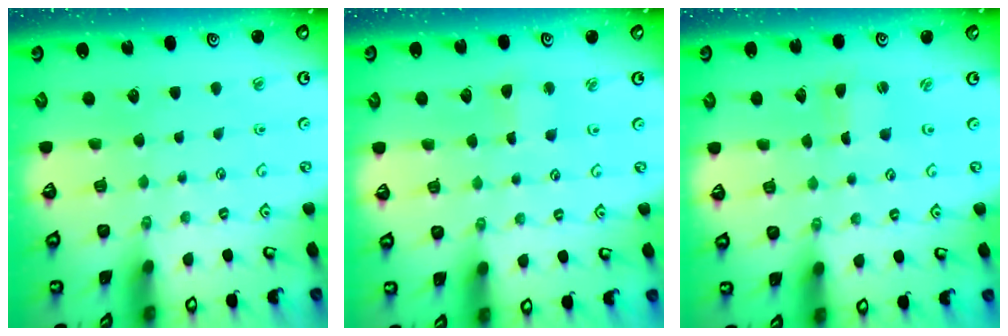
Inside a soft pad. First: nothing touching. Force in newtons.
{"total": 2.5, "press": 2.4, "slide": 0.3}
{"total": 1.3, "press": 1.3, "slide": 0.1}